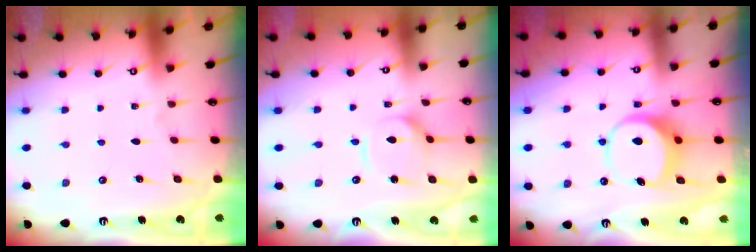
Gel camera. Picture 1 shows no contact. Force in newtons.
{"total": 4.8, "press": 4.8, "slide": 0.3}
{"total": 9.2, "press": 9.1, "slide": 1.5}